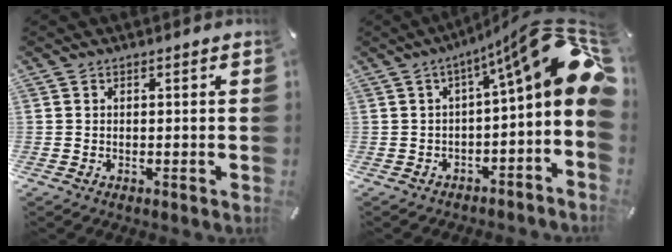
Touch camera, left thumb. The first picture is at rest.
{"total": 18.2, "force": [6.9, 3.9, 16.3], "torque": [-0.229, -0.053, 0.110]}